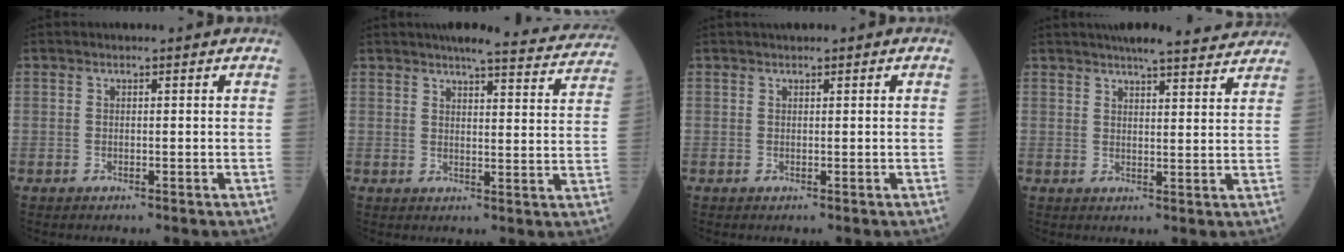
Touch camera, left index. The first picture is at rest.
{"total": 14.7, "force": [13.7, 1.7, 5.1], "torque": [-0.050, -0.022, 0.144]}
{"total": 1.1, "force": [0.8, 0.2, 0.7], "torque": [-0.014, 0.018, 0.014]}
{"total": 12.3, "force": [11.1, 1.4, 5.3], "torque": [-0.067, 0.011, 0.131]}